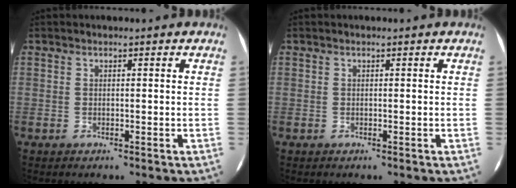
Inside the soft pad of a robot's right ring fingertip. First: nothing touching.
{"total": 0.0}